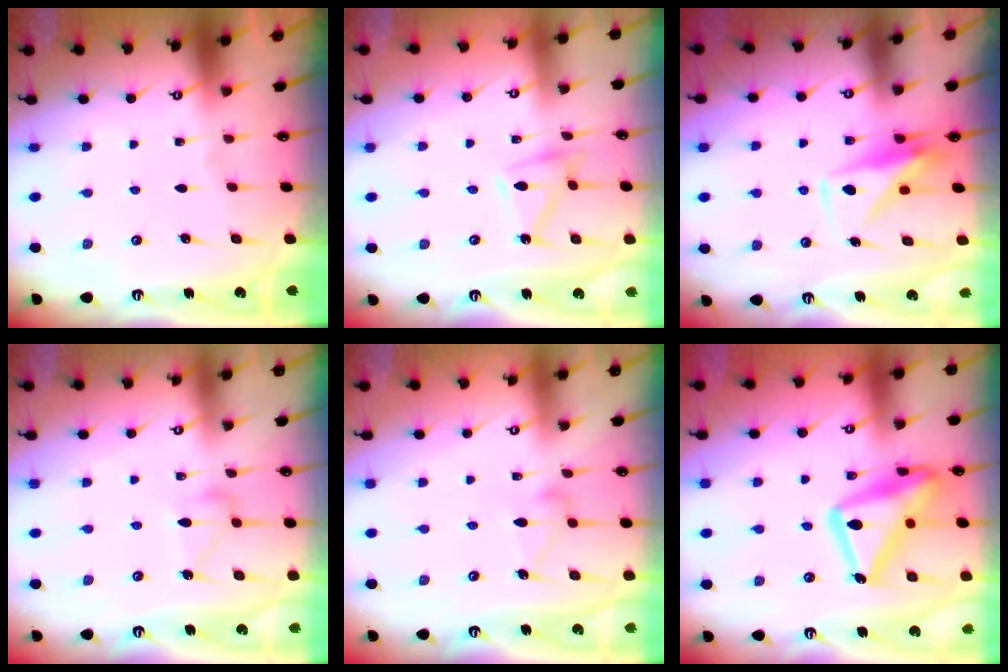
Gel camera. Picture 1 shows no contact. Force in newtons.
{"total": 8.7, "press": 8.7, "slide": 0.3}
{"total": 9.0, "press": 9.0, "slide": 0.6}
{"total": 9.7, "press": 9.7, "slide": 0.5}
{"total": 9.5, "press": 9.5, "slide": 0.6}
{"total": 20.6, "press": 20.6, "slide": 1.4}